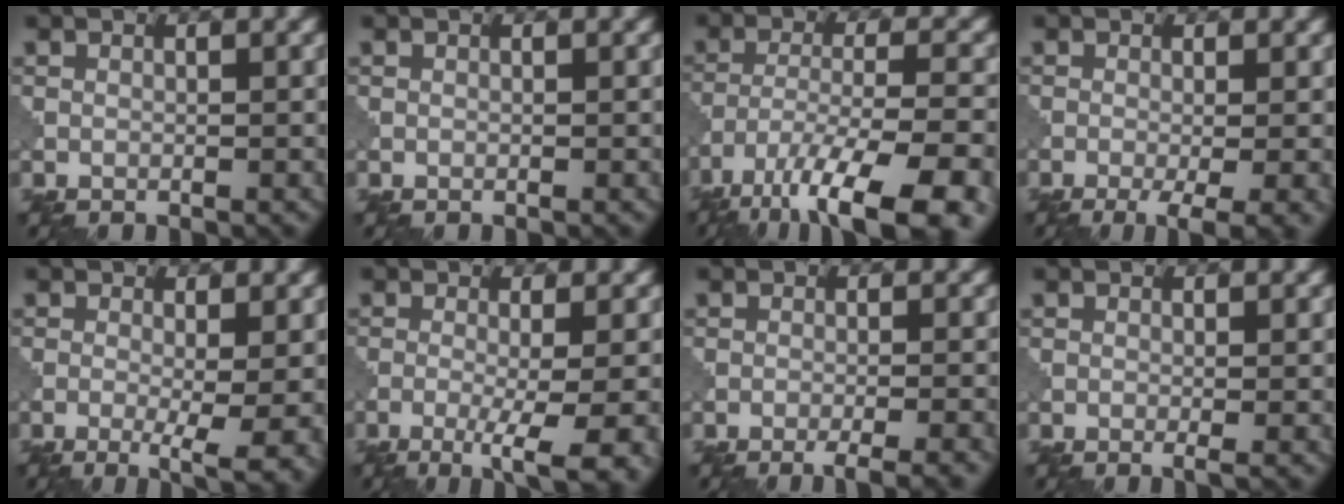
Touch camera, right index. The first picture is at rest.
{"total": 0.0}
{"total": 13.3, "force": [-9.5, 3.9, 8.5], "torque": [-0.157, -0.033, -0.136]}
{"total": 5.1, "force": [-2.0, 1.4, 4.5], "torque": [-0.067, -0.009, -0.028]}
{"total": 5.9, "force": [-1.4, 1.4, 5.5], "torque": [-0.082, -0.015, -0.017]}
{"total": 7.3, "force": [-2.8, 1.8, 6.4], "torque": [-0.085, -0.010, -0.041]}
{"total": 3.6, "force": [-2.1, 0.7, 2.9], "torque": [-0.031, 0.004, -0.035]}
{"total": 1.1, "force": [-0.2, 0.1, 1.0], "torque": [-0.017, -0.008, -0.006]}